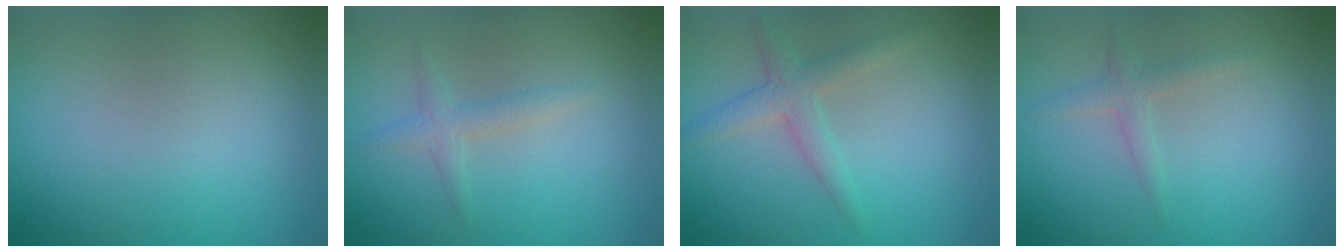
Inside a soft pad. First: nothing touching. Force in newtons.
{"total": 1.5, "press": 1.5, "slide": 0.0}
{"total": 2.5, "press": 2.5, "slide": 0.0}
{"total": 1.3, "press": 1.3, "slide": 0.1}